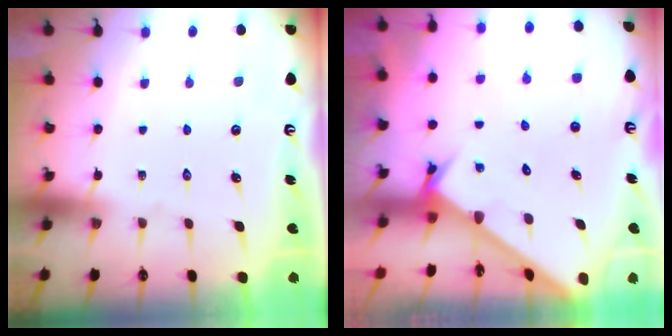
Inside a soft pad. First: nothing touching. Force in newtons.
{"total": 2.2, "press": 2.2, "slide": 0.1}